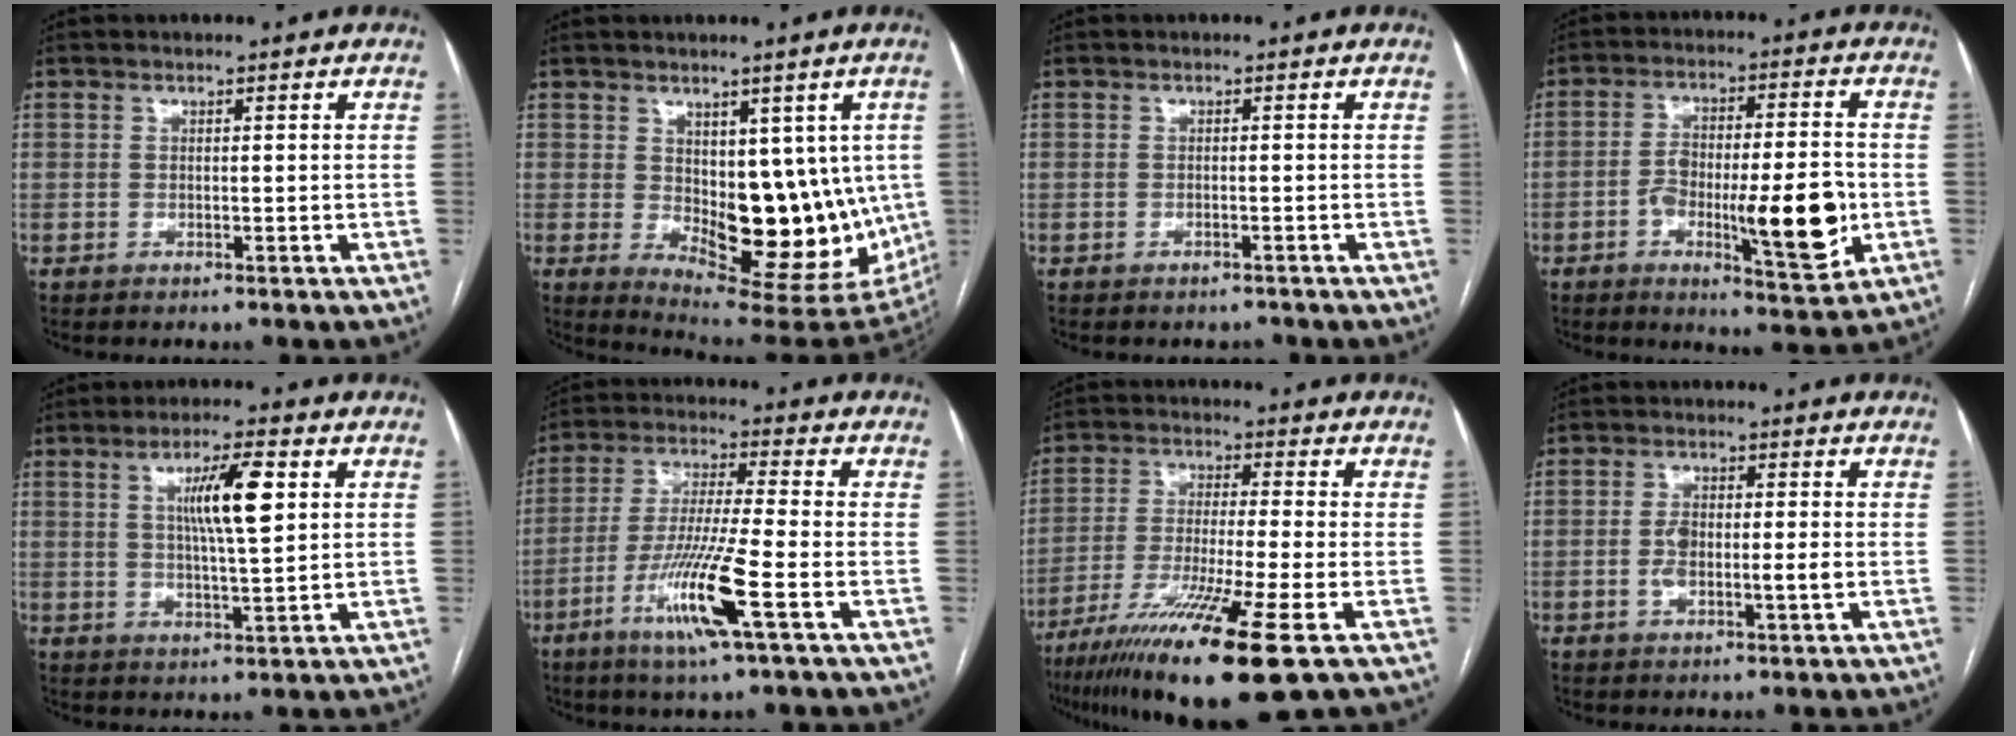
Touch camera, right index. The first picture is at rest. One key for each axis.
{"total": 15.9, "fx": -0.6, "fy": 7.5, "fz": 13.9, "tx": -0.166, "ty": -0.009, "tz": 0.016}
{"total": 1.3, "fx": -1.1, "fy": 0.6, "fz": 0.1, "tx": -0.004, "ty": 0.000, "tz": -0.013}
{"total": 13.7, "fx": -3.4, "fy": 3.6, "fz": 12.8, "tx": -0.197, "ty": 0.007, "tz": -0.047}
{"total": 8.2, "fx": 2.3, "fy": 0.7, "fz": 7.8, "tx": -0.138, "ty": 0.003, "tz": 0.040}
{"total": 12.1, "fx": -5.0, "fy": -0.4, "fz": 11.0, "tx": -0.219, "ty": -0.020, "tz": -0.098}
{"total": 16.2, "fx": -9.3, "fy": -0.6, "fz": 13.2, "tx": -0.244, "ty": -0.046, "tz": -0.166}
{"total": 4.9, "fx": -0.8, "fy": 1.5, "fz": 4.6, "tx": -0.093, "ty": 0.007, "tz": -0.012}